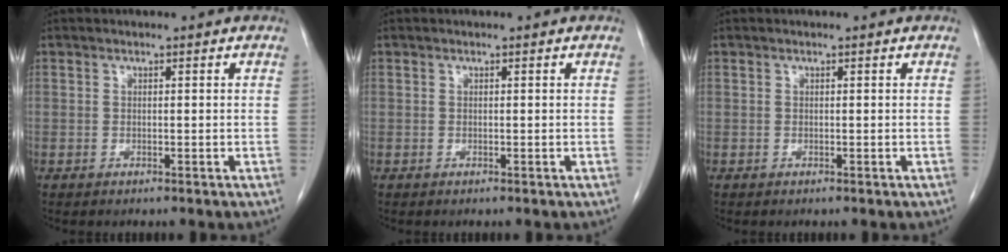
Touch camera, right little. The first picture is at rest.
{"total": 0.0}
{"total": 0.0}